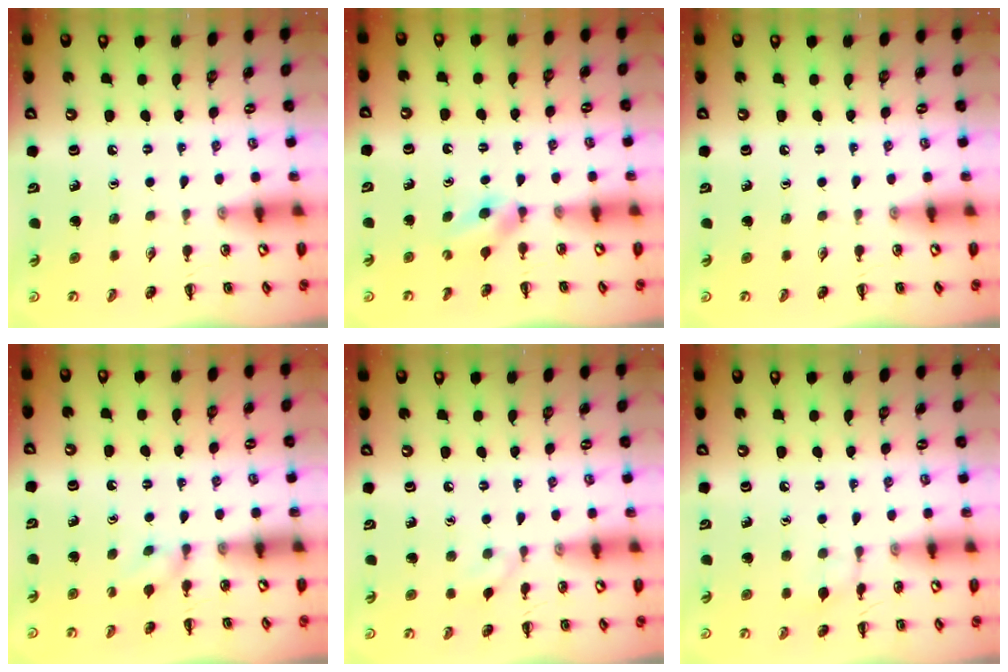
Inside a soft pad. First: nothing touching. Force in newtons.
{"total": 3.0, "press": 2.7, "slide": 1.3}
{"total": 0.0}
{"total": 3.3, "press": 3.0, "slide": 1.3}
{"total": 5.0, "press": 4.7, "slide": 1.6}
{"total": 6.5, "press": 6.2, "slide": 1.9}